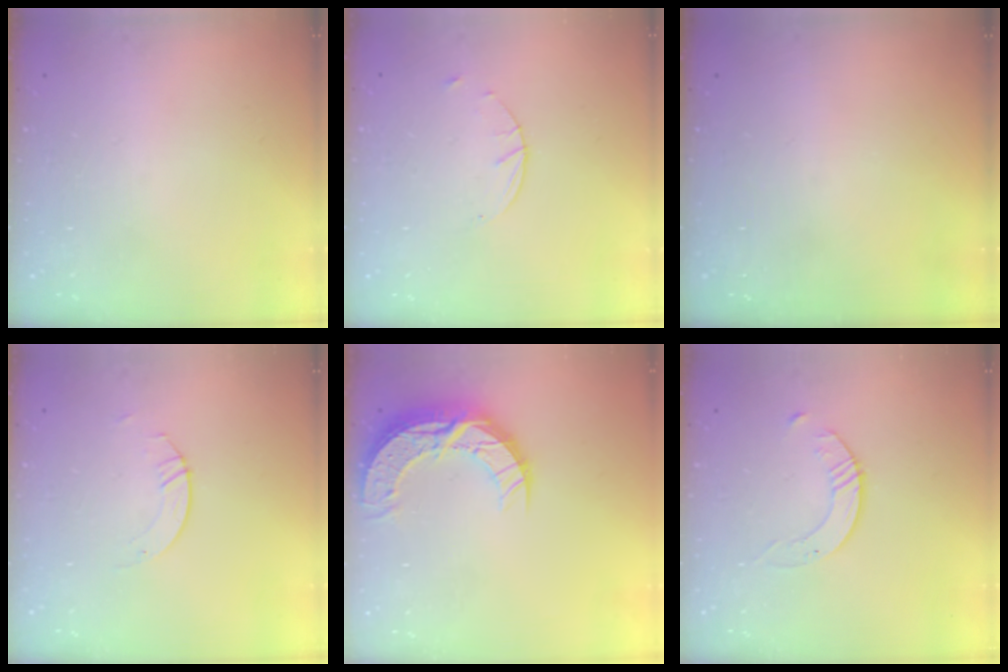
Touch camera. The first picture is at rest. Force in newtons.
{"total": 1.7, "press": 1.7, "slide": 0.3}
{"total": 0.0}
{"total": 1.1, "press": 1.1, "slide": 0.1}
{"total": 11.9, "press": 11.9, "slide": 0.9}
{"total": 2.6, "press": 2.6, "slide": 0.3}